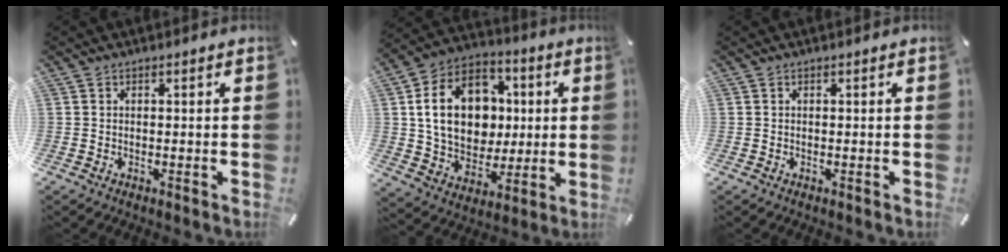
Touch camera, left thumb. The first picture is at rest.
{"total": 19.0, "force": [2.1, 15.3, 11.2], "torque": [-0.201, 0.011, 0.046]}
{"total": 0.0}